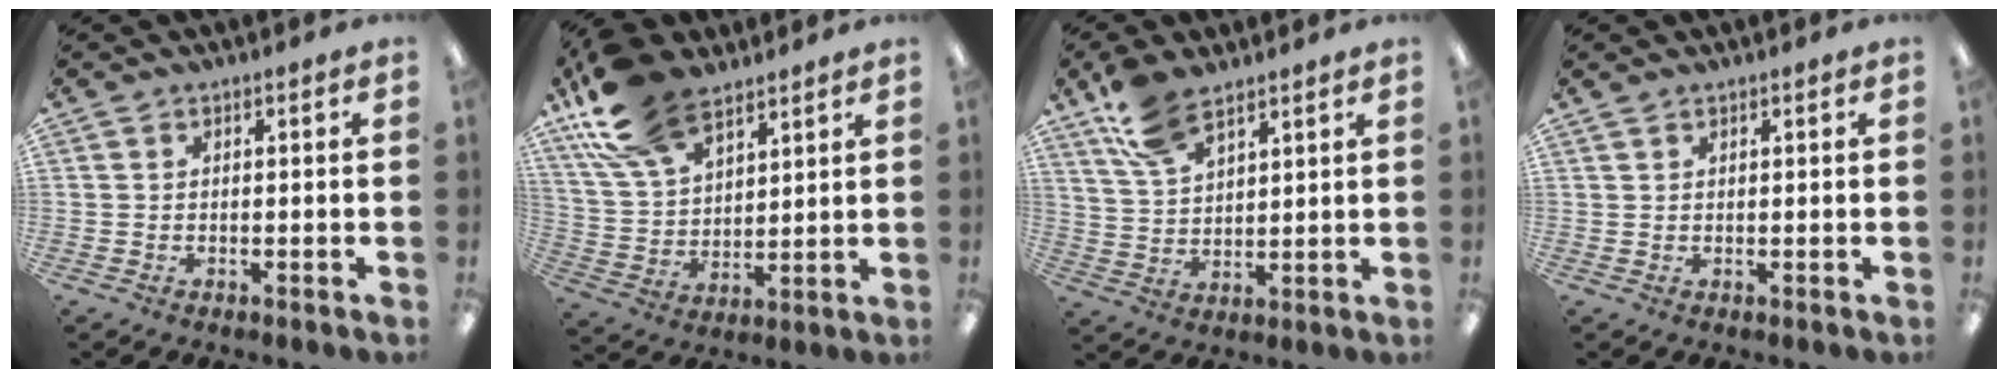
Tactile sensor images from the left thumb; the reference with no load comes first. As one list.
[{"total": 17.4, "force": [11.8, 8.8, 9.3], "torque": [-0.199, -0.042, 0.219]}, {"total": 10.1, "force": [7.3, 4.2, 5.5], "torque": [-0.117, -0.023, 0.137]}, {"total": 1.2, "force": [1.0, 0.6, 0.5], "torque": [-0.012, 0.000, 0.018]}]